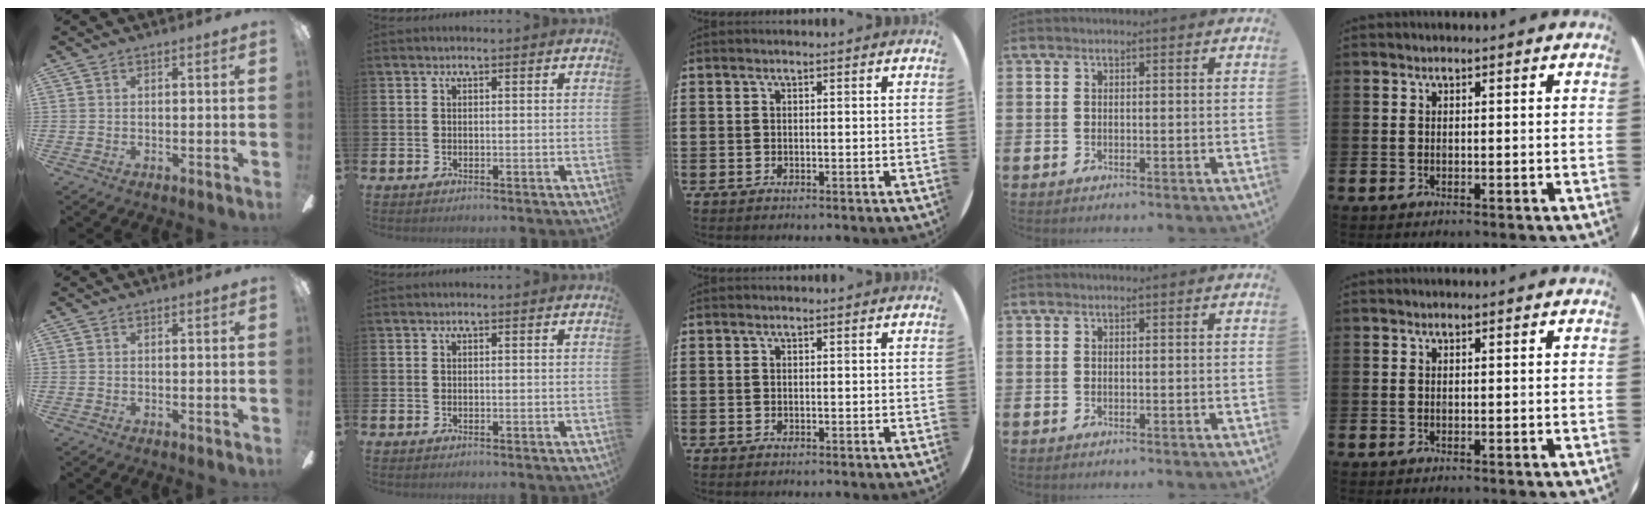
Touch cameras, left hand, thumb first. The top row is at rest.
{}